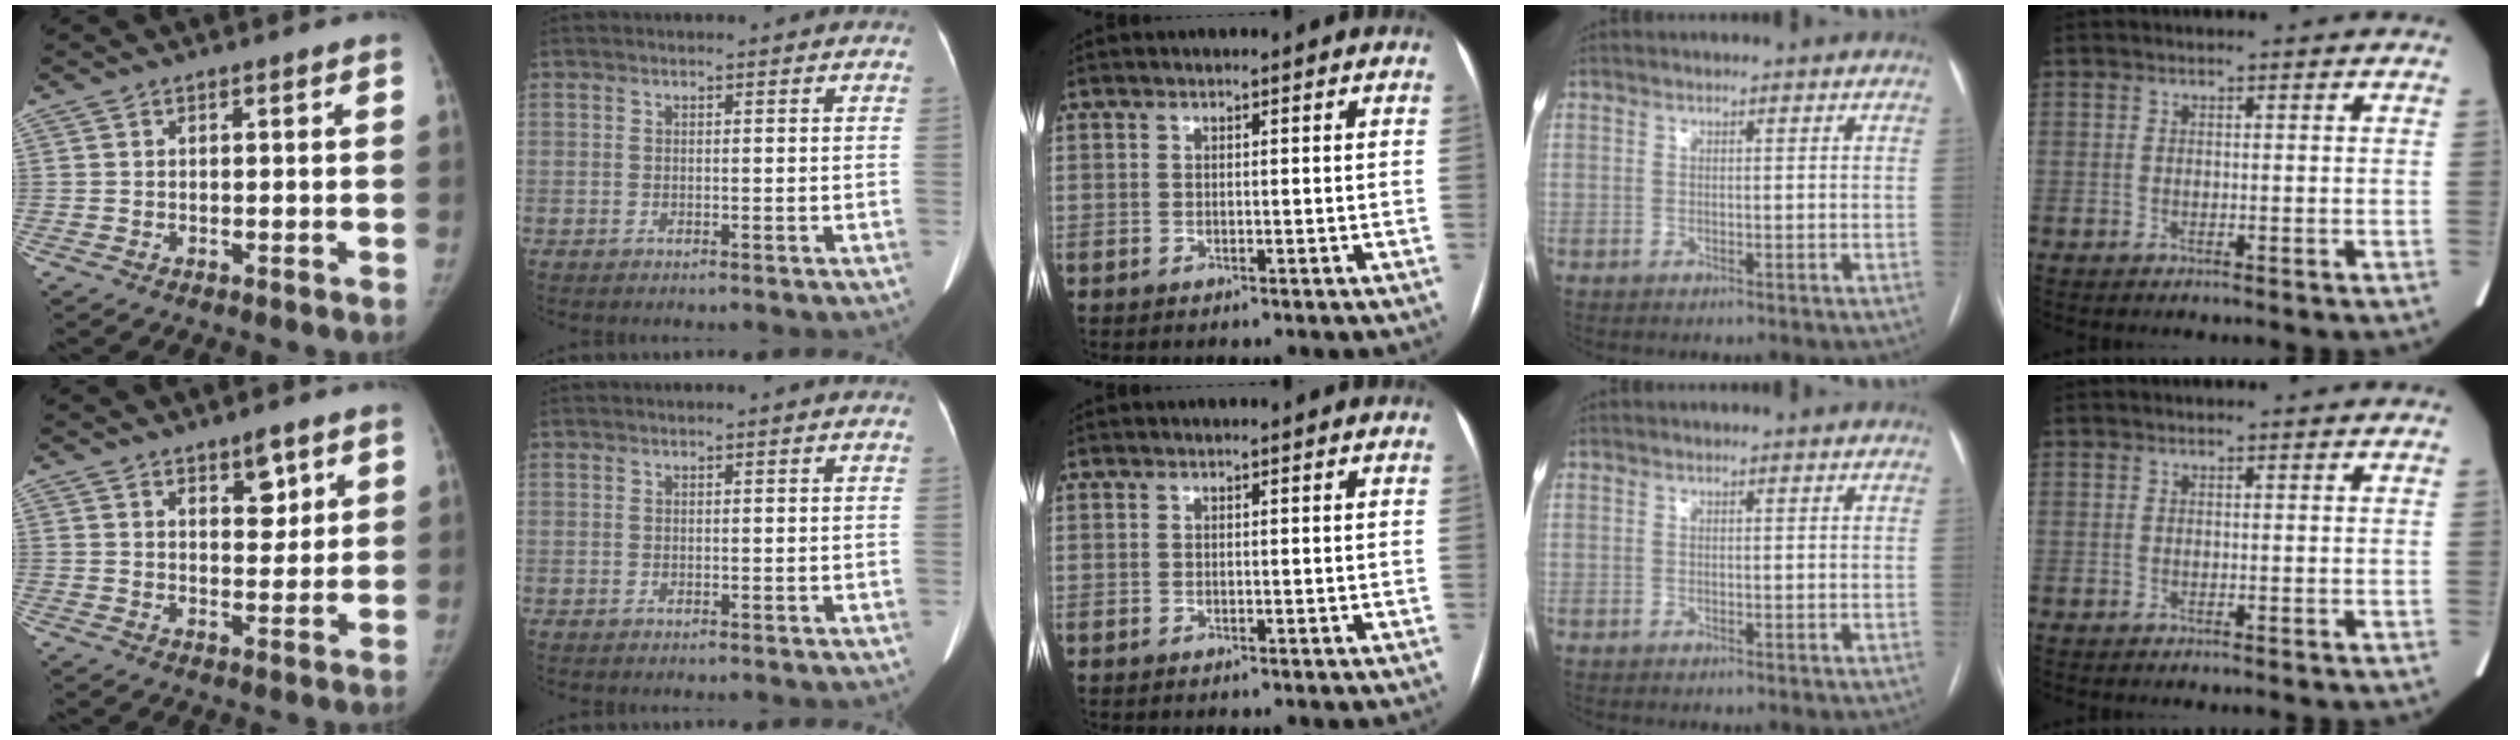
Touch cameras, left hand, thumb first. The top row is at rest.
{"thumb": {"total": 5.3, "force": [3.0, 2.6, 3.5], "torque": [-0.028, -0.020, 0.044]}}